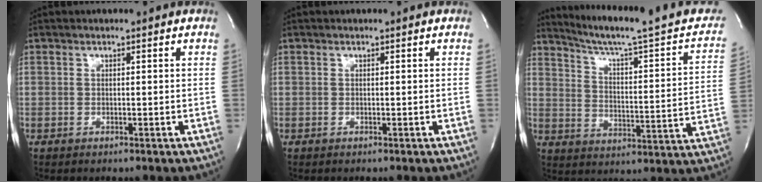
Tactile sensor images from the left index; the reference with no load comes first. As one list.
[{"total": 0.0}, {"total": 21.9, "force": [18.4, 1.9, 11.6], "torque": [-0.162, -0.022, 0.238]}]